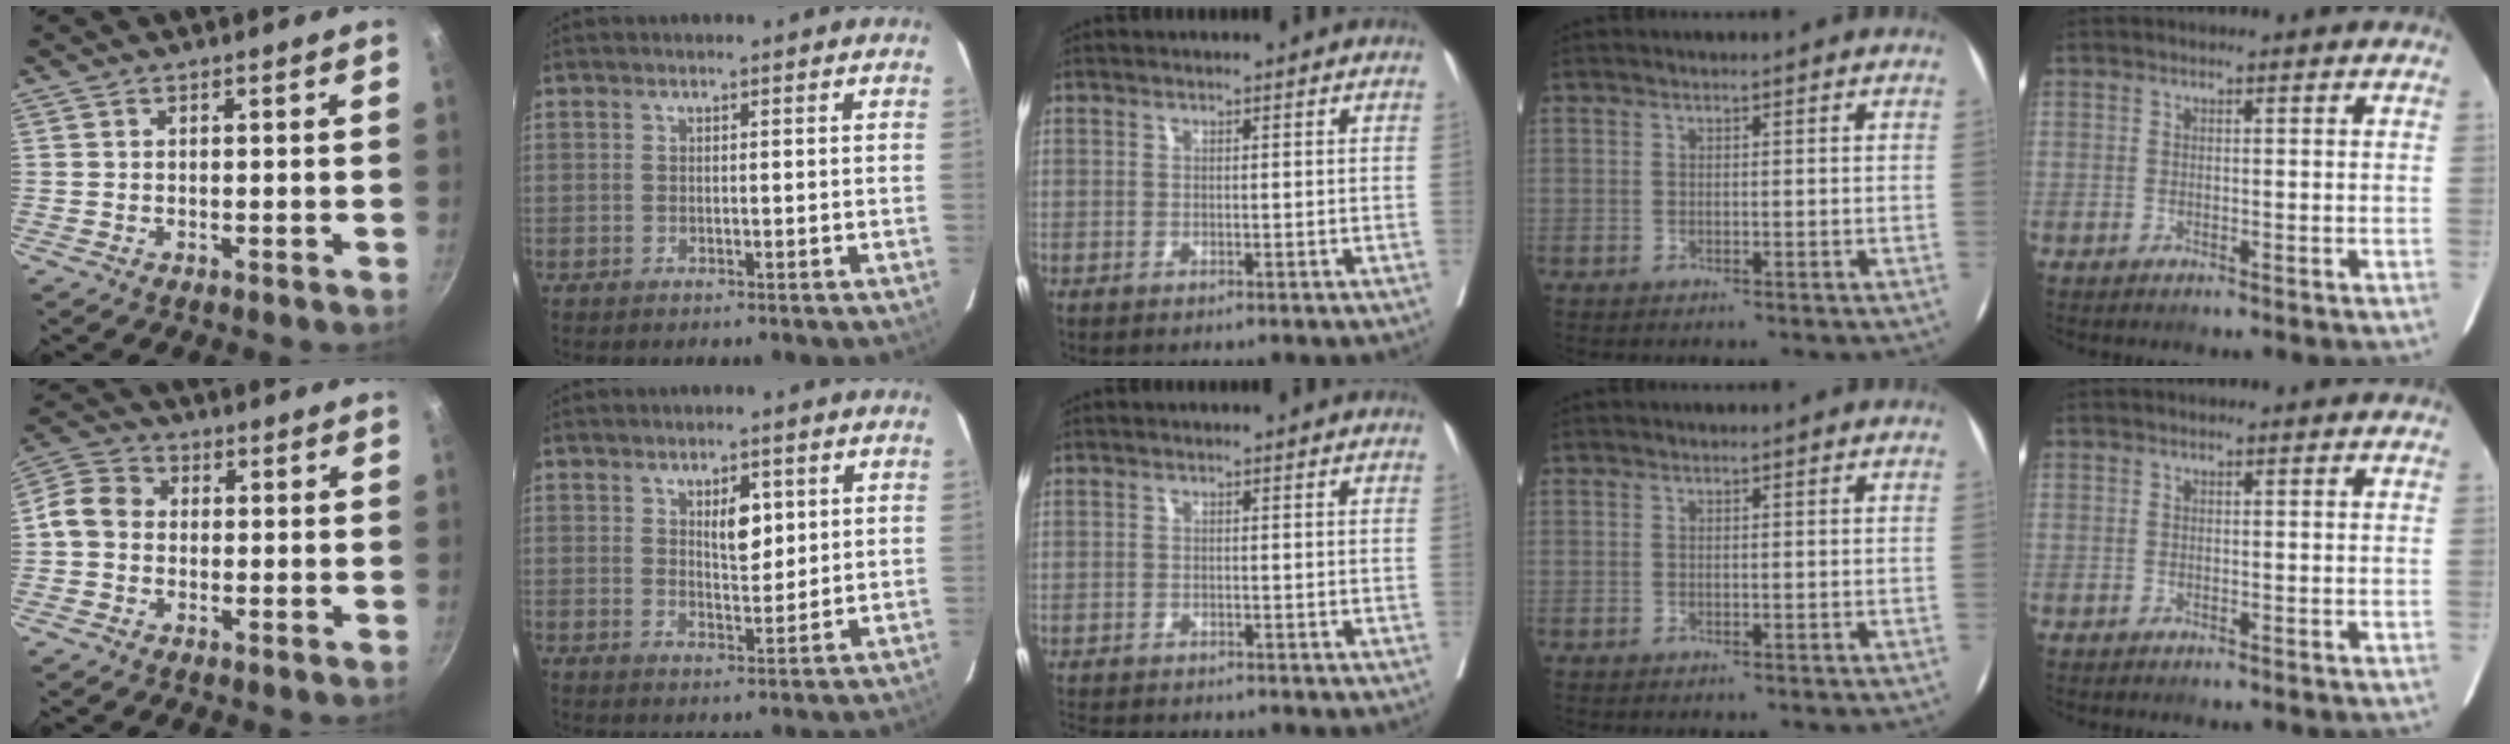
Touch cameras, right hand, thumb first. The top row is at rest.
{"thumb": {"total": 6.8, "force": [-0.4, 5.7, 3.6], "torque": [-0.056, 0.024, -0.021]}, "index": {"total": 4.6, "force": [1.8, 1.9, 3.8], "torque": [-0.059, -0.002, 0.032]}, "middle": {"total": 6.8, "force": [-6.3, 1.2, 2.2], "torque": [-0.030, -0.007, -0.094]}}